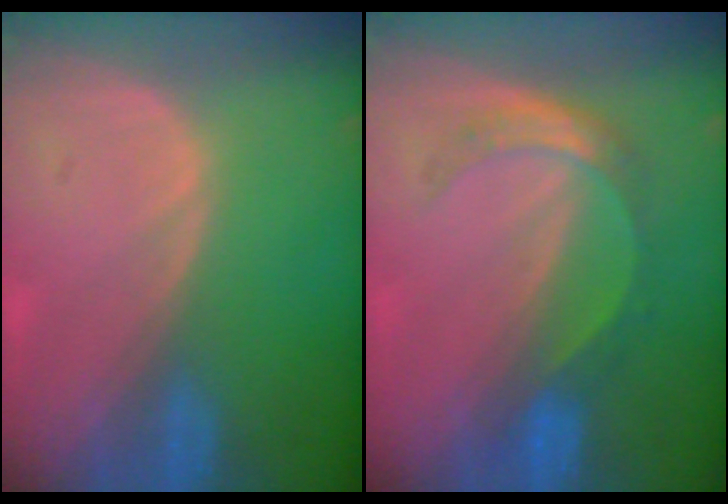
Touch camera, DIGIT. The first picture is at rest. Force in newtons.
{"total": 5.5, "press": 4.8, "slide": 2.8}